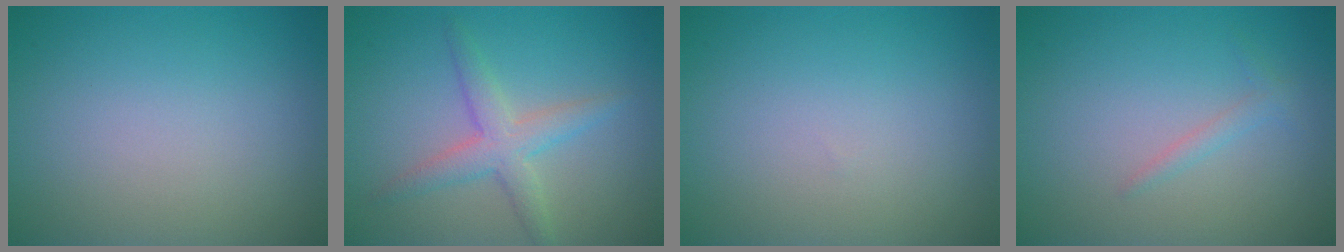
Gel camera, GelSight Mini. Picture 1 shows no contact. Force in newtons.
{"total": 3.2, "press": 3.2, "slide": 0.1}
{"total": 0.0}
{"total": 1.0, "press": 1.0, "slide": 0.1}